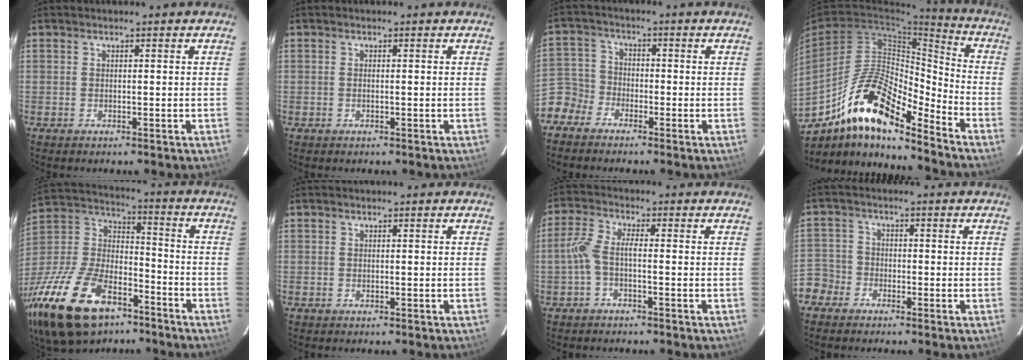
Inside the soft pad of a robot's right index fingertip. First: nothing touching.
{"total": 0.6, "force": [0.0, 0.0, 0.6], "torque": [-0.012, 0.001, -0.002]}
{"total": 5.7, "force": [-4.0, 4.0, 0.4], "torque": [-0.013, 0.018, -0.094]}
{"total": 17.5, "force": [-12.5, 4.5, 11.4], "torque": [-0.197, 0.003, -0.232]}
{"total": 30.9, "force": [-18.3, 15.9, 19.1], "torque": [-0.420, -0.016, -0.307]}
{"total": 0.0}
{"total": 4.1, "force": [-1.4, 1.0, 3.7], "torque": [-0.089, 0.010, -0.030]}
{"total": 5.4, "force": [-3.5, 4.1, 0.3], "torque": [-0.010, 0.022, -0.080]}